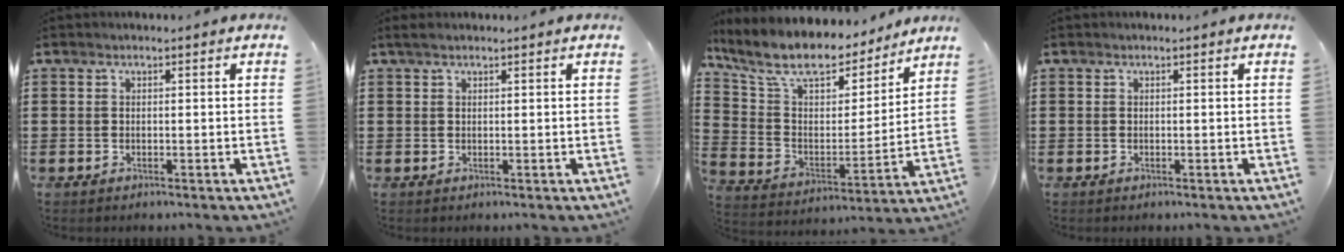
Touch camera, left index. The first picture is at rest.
{"total": 0.8, "force": [0.5, 0.3, 0.5], "torque": [-0.011, 0.002, 0.009]}
{"total": 10.2, "force": [8.5, 3.3, 4.4], "torque": [-0.122, -0.056, 0.146]}
{"total": 0.0}